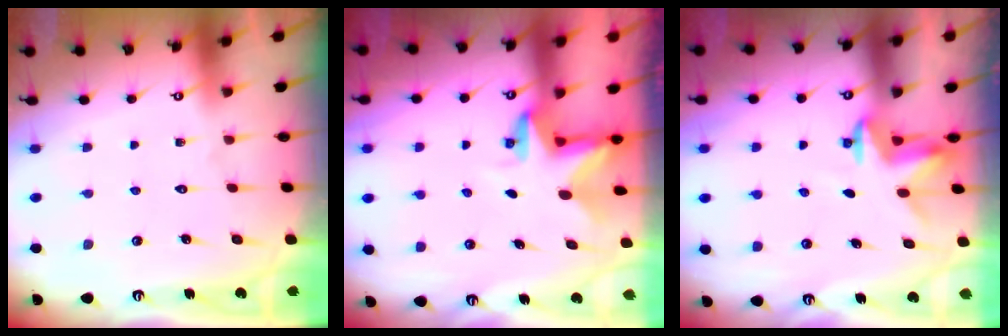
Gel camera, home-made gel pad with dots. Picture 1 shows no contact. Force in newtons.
{"total": 2.8, "press": 2.8, "slide": 0.2}
{"total": 3.3, "press": 3.3, "slide": 0.2}